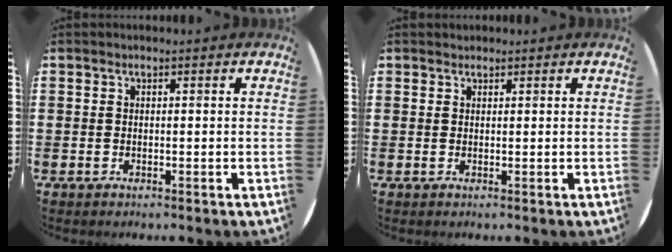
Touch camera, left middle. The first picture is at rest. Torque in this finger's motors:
{"motor_torque": [0.46, -0.46, -0.02, 0.00]}